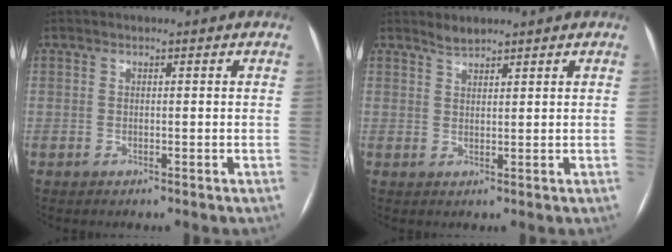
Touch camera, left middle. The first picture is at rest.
{"total": 1.7, "force": [1.6, 0.3, 0.4], "torque": [-0.010, 0.004, 0.034]}